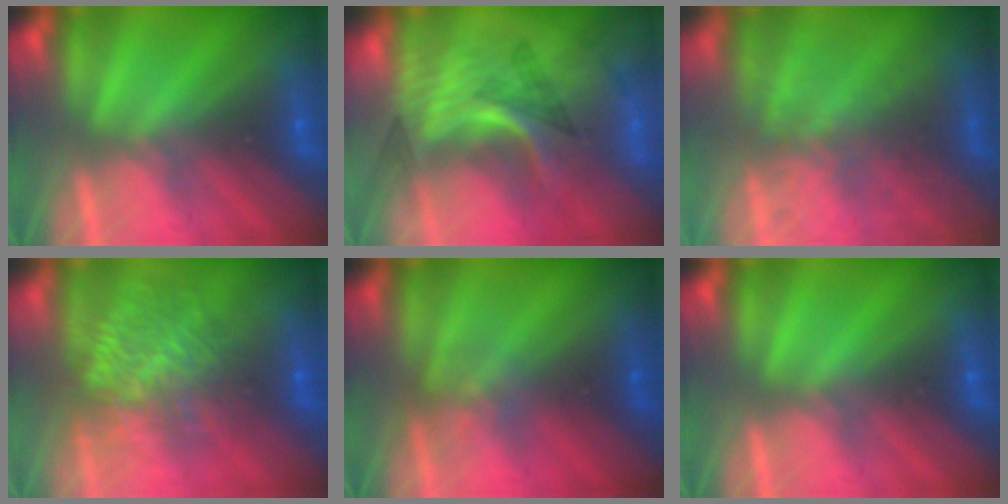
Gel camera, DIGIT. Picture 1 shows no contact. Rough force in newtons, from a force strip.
{"total": 3.0}
{"total": 7.8}
{"total": 8.9}
{"total": 2.7}
{"total": 0.0}